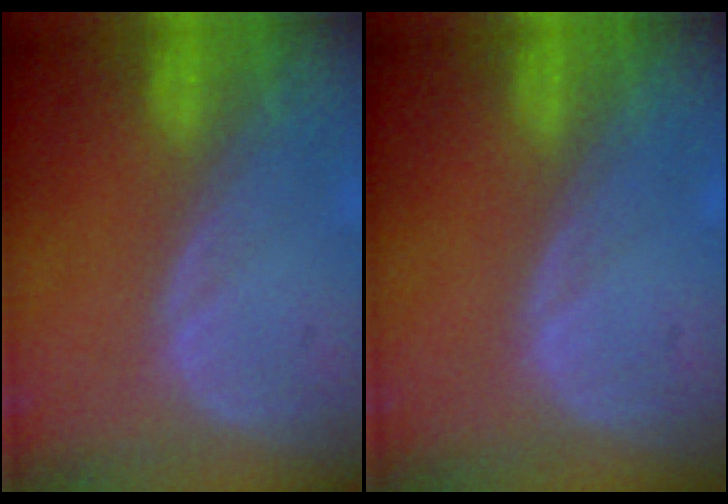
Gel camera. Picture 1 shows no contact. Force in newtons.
{"total": 0.0}